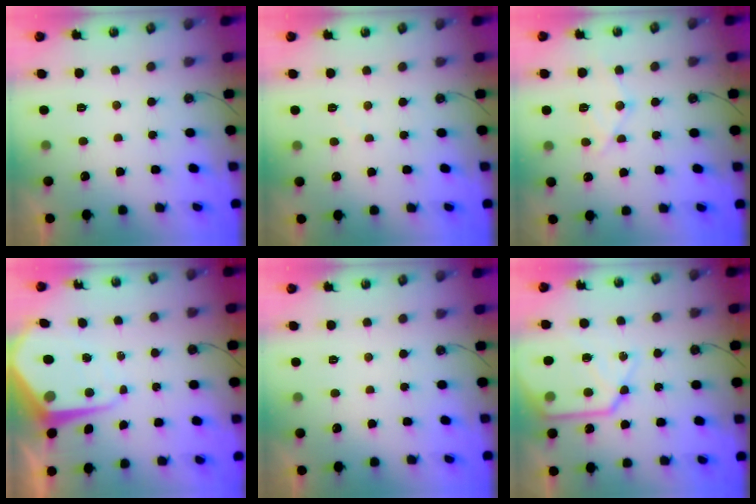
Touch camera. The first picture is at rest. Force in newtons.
{"total": 2.6, "press": 2.6, "slide": 0.4}
{"total": 12.2, "press": 12.1, "slide": 1.1}
{"total": 8.7, "press": 8.7, "slide": 0.9}
{"total": 0.0}
{"total": 15.0, "press": 14.9, "slide": 1.3}